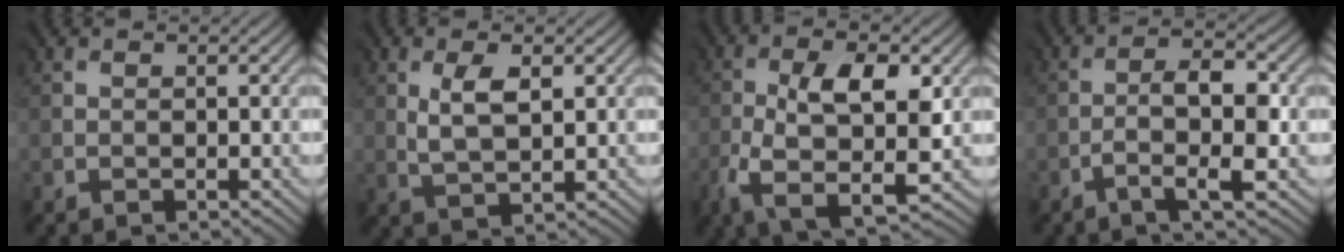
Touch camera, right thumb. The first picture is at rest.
{"total": 4.1, "force": [1.4, 1.6, 3.4], "torque": [-0.074, -0.003, 0.034]}
{"total": 9.3, "force": [-2.1, 3.9, 8.2], "torque": [-0.161, -0.010, -0.038]}
{"total": 5.0, "force": [-2.0, 0.9, 4.4], "torque": [-0.075, 0.011, -0.040]}